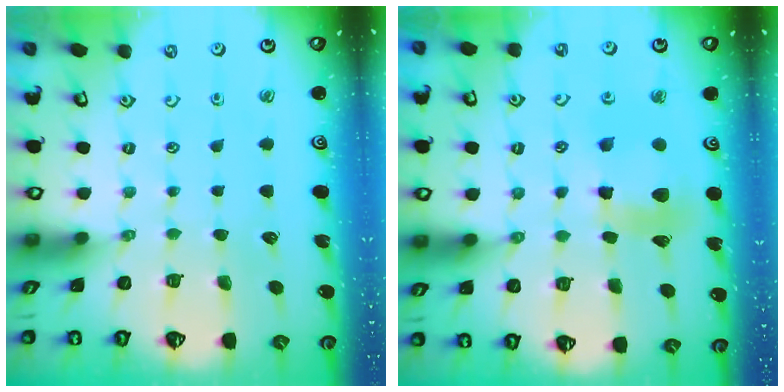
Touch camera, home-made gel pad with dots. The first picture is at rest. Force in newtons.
{"total": 9.6, "press": 9.5, "slide": 1.1}